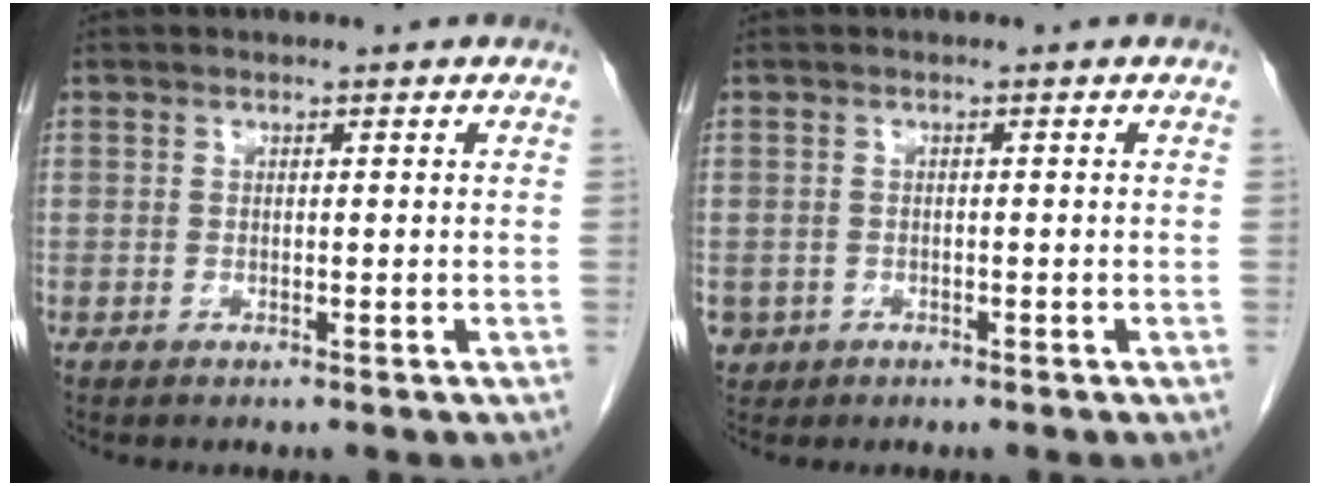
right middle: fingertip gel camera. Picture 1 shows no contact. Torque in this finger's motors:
{"motor_torque": [0.66, -0.34, 0.31, 0.01]}